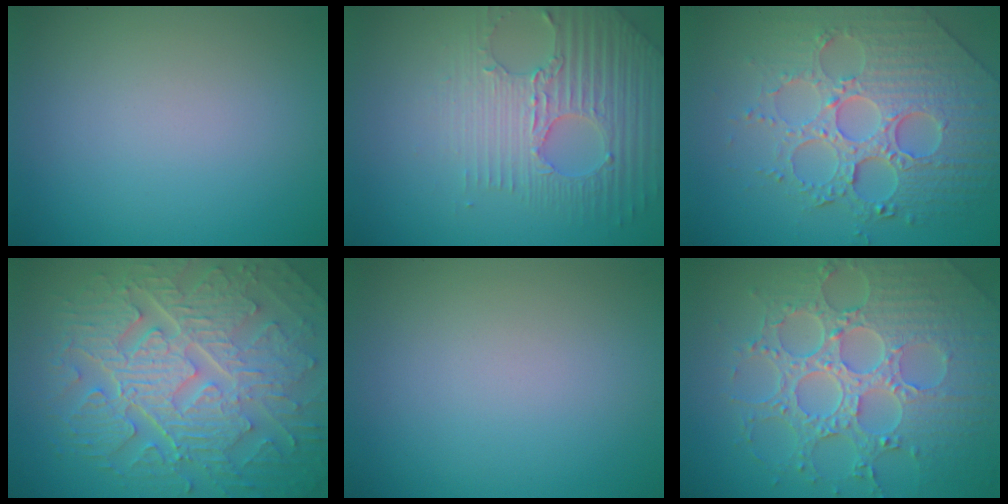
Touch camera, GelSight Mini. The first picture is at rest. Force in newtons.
{"total": 5.2, "press": 4.5, "slide": 2.5}
{"total": 7.8, "press": 6.0, "slide": 5.0}
{"total": 10.6, "press": 7.0, "slide": 8.0}
{"total": 0.0}
{"total": 8.2, "press": 6.0, "slide": 5.5}